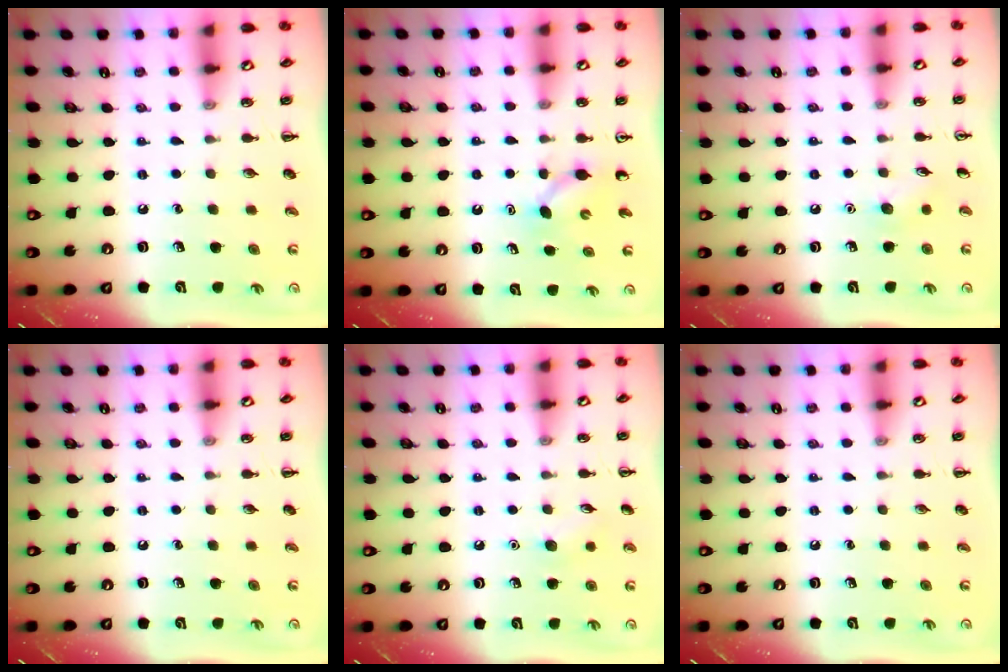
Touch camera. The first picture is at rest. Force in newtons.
{"total": 2.9, "press": 2.7, "slide": 1.1}
{"total": 4.8, "press": 4.5, "slide": 1.5}
{"total": 0.0}
{"total": 5.9, "press": 5.7, "slide": 1.4}
{"total": 0.0}